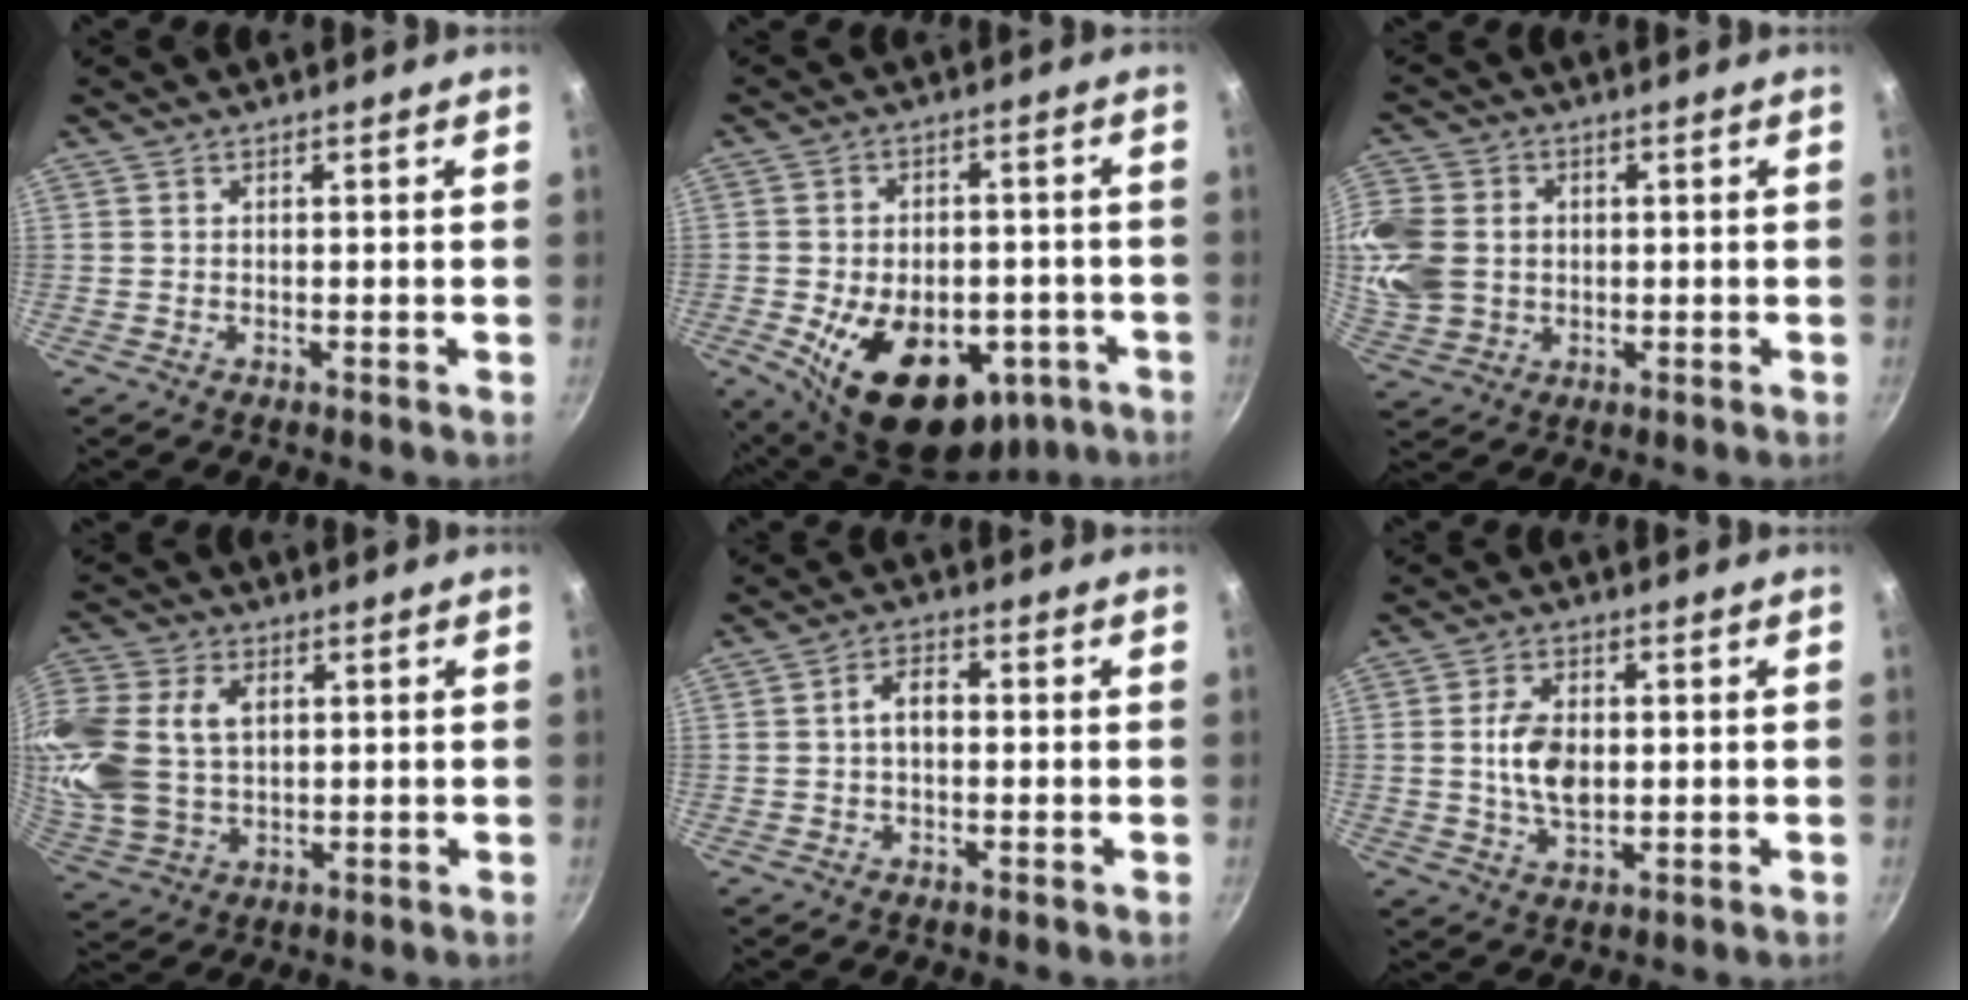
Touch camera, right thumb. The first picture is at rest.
{"total": 20.0, "force": [-7.0, 12.8, 13.6], "torque": [-0.185, 0.017, -0.084]}
{"total": 14.1, "force": [1.0, 11.9, 7.5], "torque": [-0.162, 0.001, 0.019]}
{"total": 19.1, "force": [3.6, 13.8, 12.7], "torque": [-0.296, 0.013, 0.073]}
{"total": 4.2, "force": [-0.1, 2.6, 3.3], "torque": [-0.048, 0.017, -0.007]}
{"total": 7.6, "force": [0.2, 4.6, 6.1], "torque": [-0.105, -0.002, 0.004]}